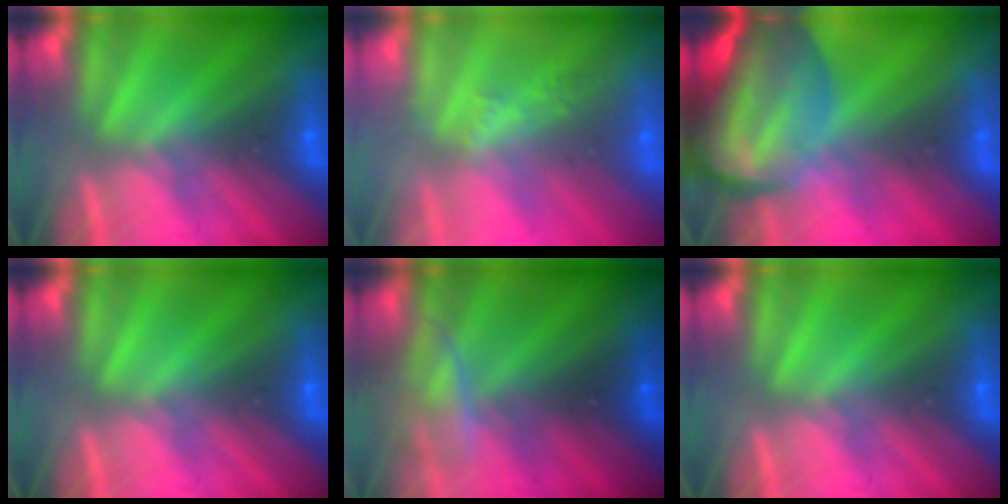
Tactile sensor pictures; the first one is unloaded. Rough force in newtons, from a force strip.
{"total": 2.2}
{"total": 6.3}
{"total": 0.0}
{"total": 2.6}
{"total": 0.0}